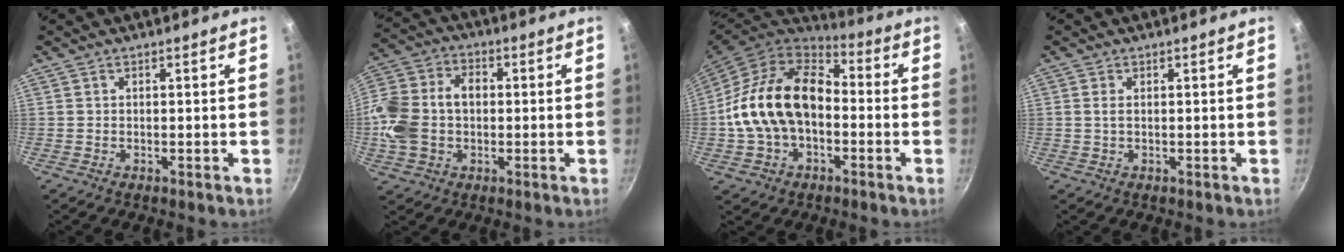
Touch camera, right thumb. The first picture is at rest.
{"total": 16.2, "force": [-0.4, 11.9, 10.9], "torque": [-0.224, 0.037, -0.016]}
{"total": 19.2, "force": [-1.5, 13.0, 14.0], "torque": [-0.238, 0.045, -0.037]}
{"total": 1.3, "force": [0.2, 0.7, 1.1], "torque": [-0.023, 0.001, 0.002]}